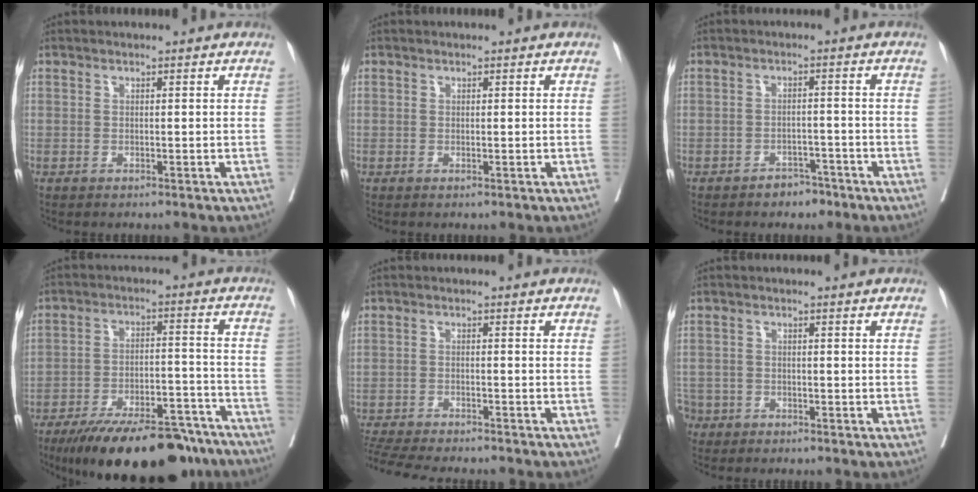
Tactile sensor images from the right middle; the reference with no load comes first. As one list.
[{"total": 0.0}, {"total": 3.1, "force": [-2.4, 1.7, 1.0], "torque": [-0.012, 0.006, -0.031]}, {"total": 22.0, "force": [-17.9, 5.8, 11.3], "torque": [-0.141, 0.002, -0.269]}, {"total": 13.3, "force": [-11.9, 1.6, 5.6], "torque": [-0.098, -0.017, -0.175]}, {"total": 4.7, "force": [-3.4, 3.2, 0.1], "torque": [-0.008, 0.005, -0.067]}]